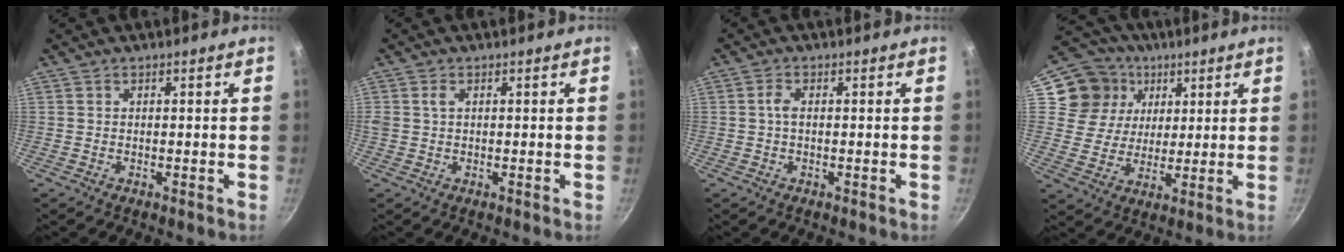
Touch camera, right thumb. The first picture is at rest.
{"total": 1.4, "force": [0.3, 0.9, 1.0], "torque": [-0.016, 0.001, 0.005]}
{"total": 1.7, "force": [-0.1, 0.8, 1.5], "torque": [-0.037, 0.006, -0.003]}
{"total": 13.0, "force": [5.0, 11.2, 4.1], "torque": [-0.045, -0.008, 0.080]}